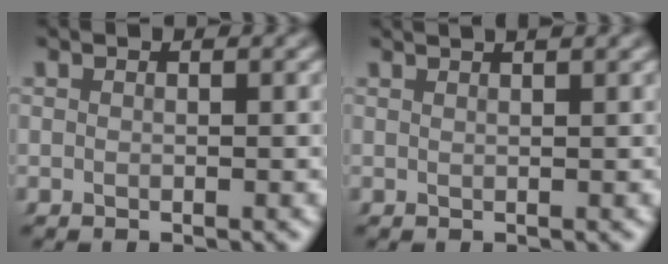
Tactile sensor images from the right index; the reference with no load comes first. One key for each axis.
{"total": 1.9, "fx": 1.3, "fy": -0.1, "fz": 1.4, "tx": -0.007, "ty": 0.007, "tz": 0.020}